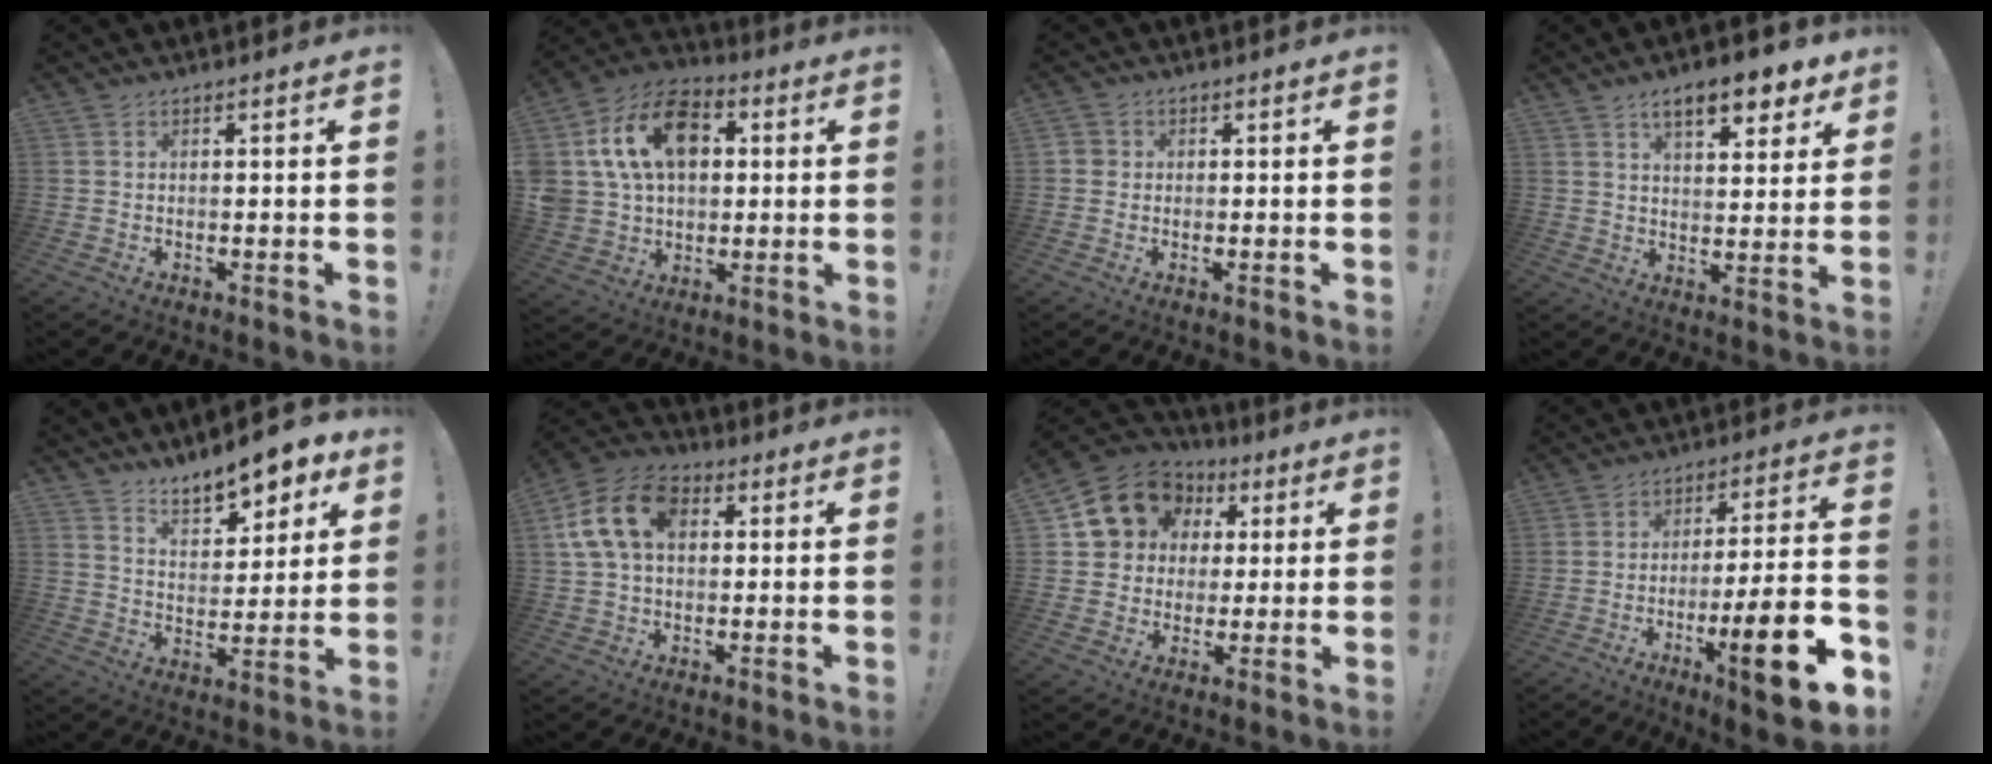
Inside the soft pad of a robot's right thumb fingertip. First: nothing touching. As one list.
[{"total": 19.6, "force": [5.8, 14.4, 12.0], "torque": [-0.208, 0.004, 0.113]}, {"total": 2.2, "force": [-0.2, 2.1, 0.8], "torque": [-0.017, 0.010, -0.003]}, {"total": 10.3, "force": [6.6, 3.6, 7.0], "torque": [-0.098, -0.034, 0.110]}, {"total": 10.8, "force": [8.9, 4.0, 4.5], "torque": [-0.063, -0.071, 0.159]}, {"total": 15.1, "force": [4.0, 10.5, 10.0], "torque": [-0.192, 0.004, 0.077]}, {"total": 14.5, "force": [5.9, 12.2, 5.2], "torque": [-0.079, -0.022, 0.125]}, {"total": 17.9, "force": [-7.9, 2.7, 15.8], "torque": [-0.227, 0.035, -0.117]}]